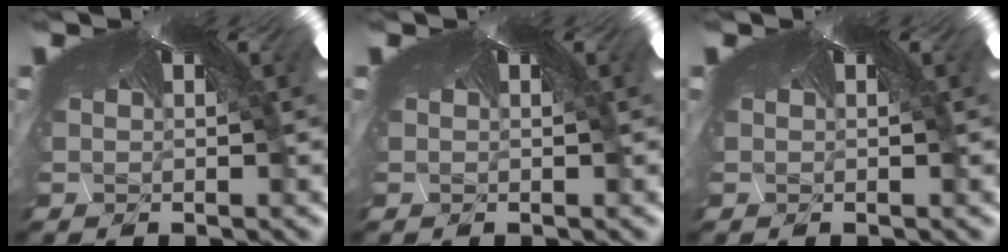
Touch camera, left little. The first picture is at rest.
{"total": 0.0}
{"total": 0.0}